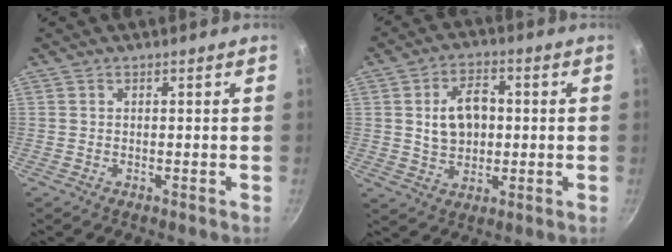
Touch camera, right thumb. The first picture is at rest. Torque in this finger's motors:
{"motor_torque": [0.01, 0.12, 0.25, -0.17, 0.12]}